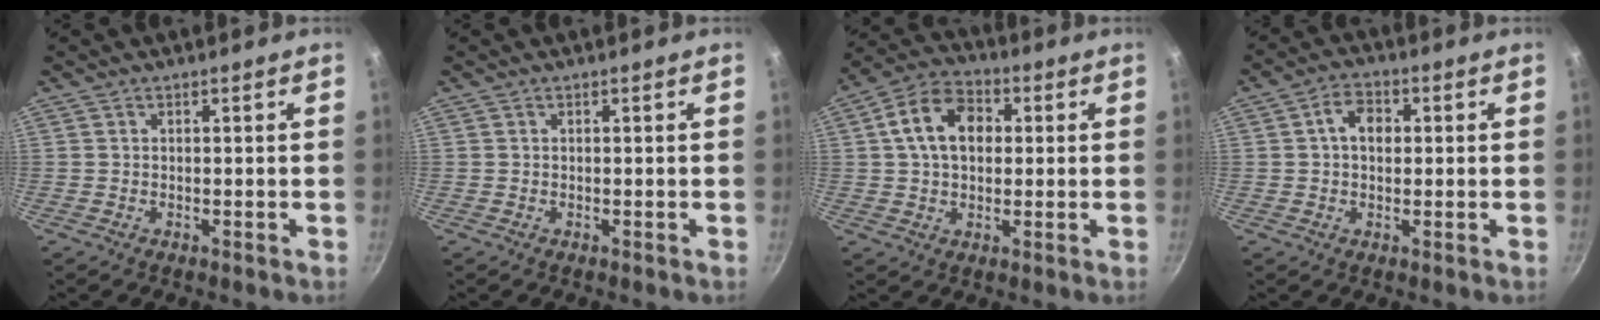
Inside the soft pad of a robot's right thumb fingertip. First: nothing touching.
{"total": 0.0}
{"total": 11.6, "force": [2.0, 8.2, 8.0], "torque": [-0.114, 0.019, 0.020]}
{"total": 5.6, "force": [0.8, 3.9, 3.8], "torque": [-0.046, 0.011, 0.007]}